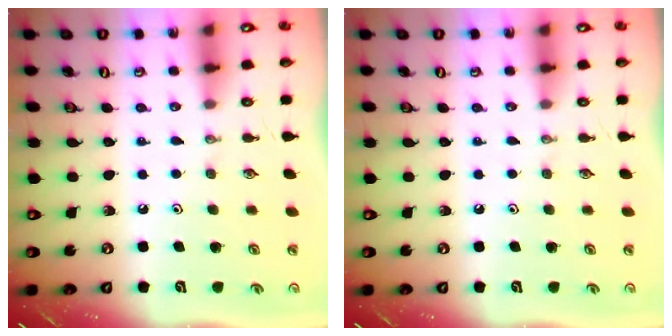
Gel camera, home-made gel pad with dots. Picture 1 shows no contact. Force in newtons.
{"total": 0.0}